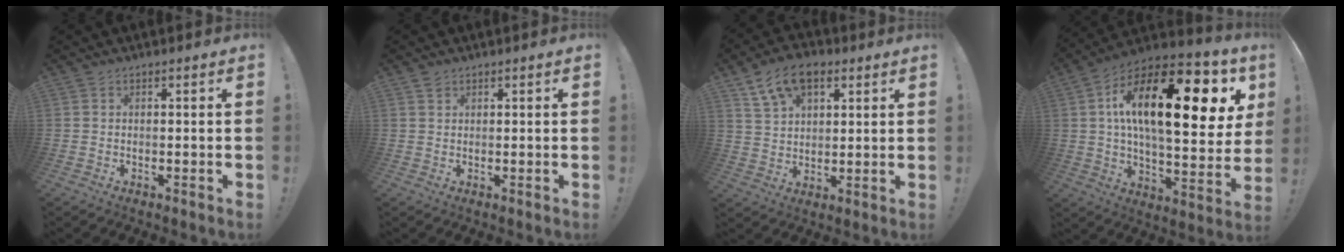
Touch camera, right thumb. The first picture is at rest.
{"total": 1.2, "force": [1.0, 0.7, 0.1], "torque": [0.001, -0.002, 0.018]}
{"total": 11.1, "force": [6.2, 6.8, 6.3], "torque": [-0.109, -0.017, 0.119]}
{"total": 26.3, "force": [7.6, 10.1, 23.1], "torque": [-0.370, -0.034, 0.123]}